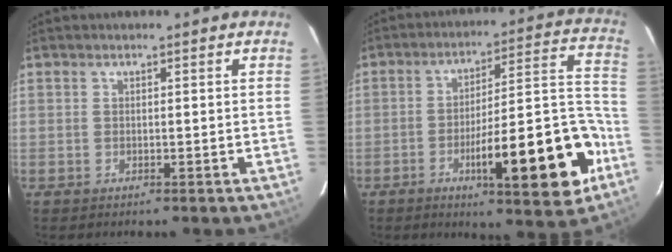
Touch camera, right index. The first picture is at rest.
{"total": 20.0, "force": [-8.1, 3.0, 18.0], "torque": [-0.213, 0.019, -0.107]}